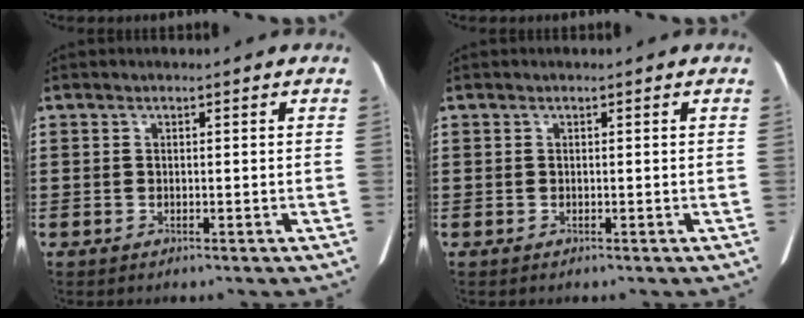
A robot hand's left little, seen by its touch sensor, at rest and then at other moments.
{"total": 0.0}